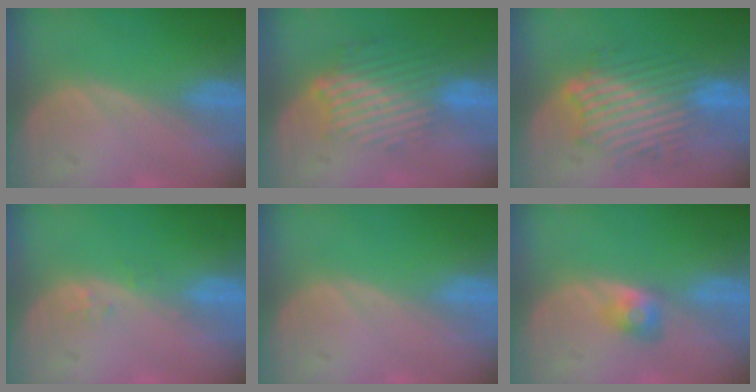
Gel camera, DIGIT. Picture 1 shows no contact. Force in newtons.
{"total": 9.7, "press": 8.1, "slide": 5.3}
{"total": 9.3, "press": 9.3, "slide": 0.9}
{"total": 0.9, "press": 0.9, "slide": 0.2}
{"total": 0.0}
{"total": 2.8, "press": 2.5, "slide": 1.2}